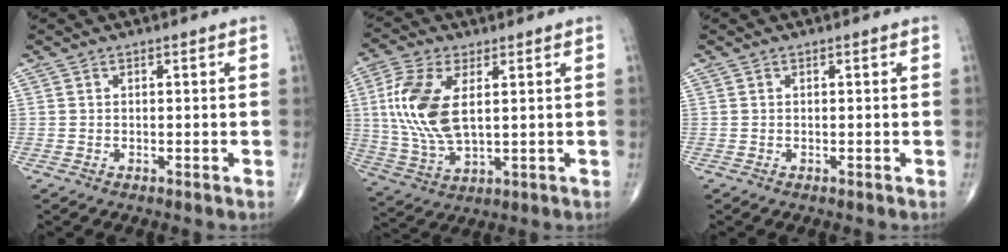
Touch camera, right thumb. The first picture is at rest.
{"total": 13.6, "force": [2.6, 6.7, 11.5], "torque": [-0.256, -0.007, 0.057]}
{"total": 0.0}